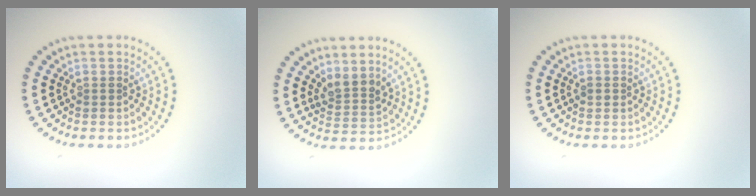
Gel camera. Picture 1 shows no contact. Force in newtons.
{"total": 2.3, "press": 1.8, "slide": 1.4}
{"total": 0.9, "press": 0.9, "slide": 0.1}